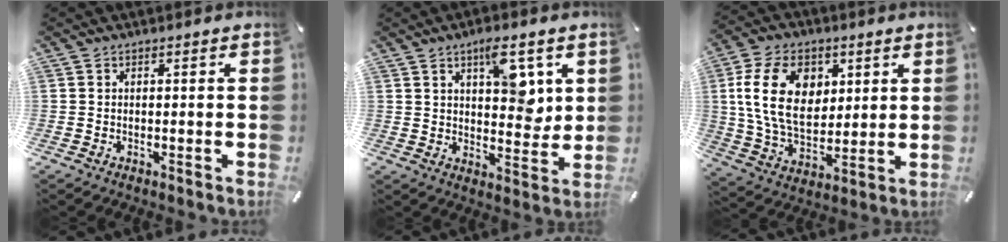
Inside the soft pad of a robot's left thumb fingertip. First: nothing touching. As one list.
[{"total": 10.7, "force": [5.1, 5.4, 7.7], "torque": [-0.089, -0.028, 0.081]}, {"total": 16.3, "force": [4.4, 11.4, 10.8], "torque": [-0.206, 0.008, 0.076]}]